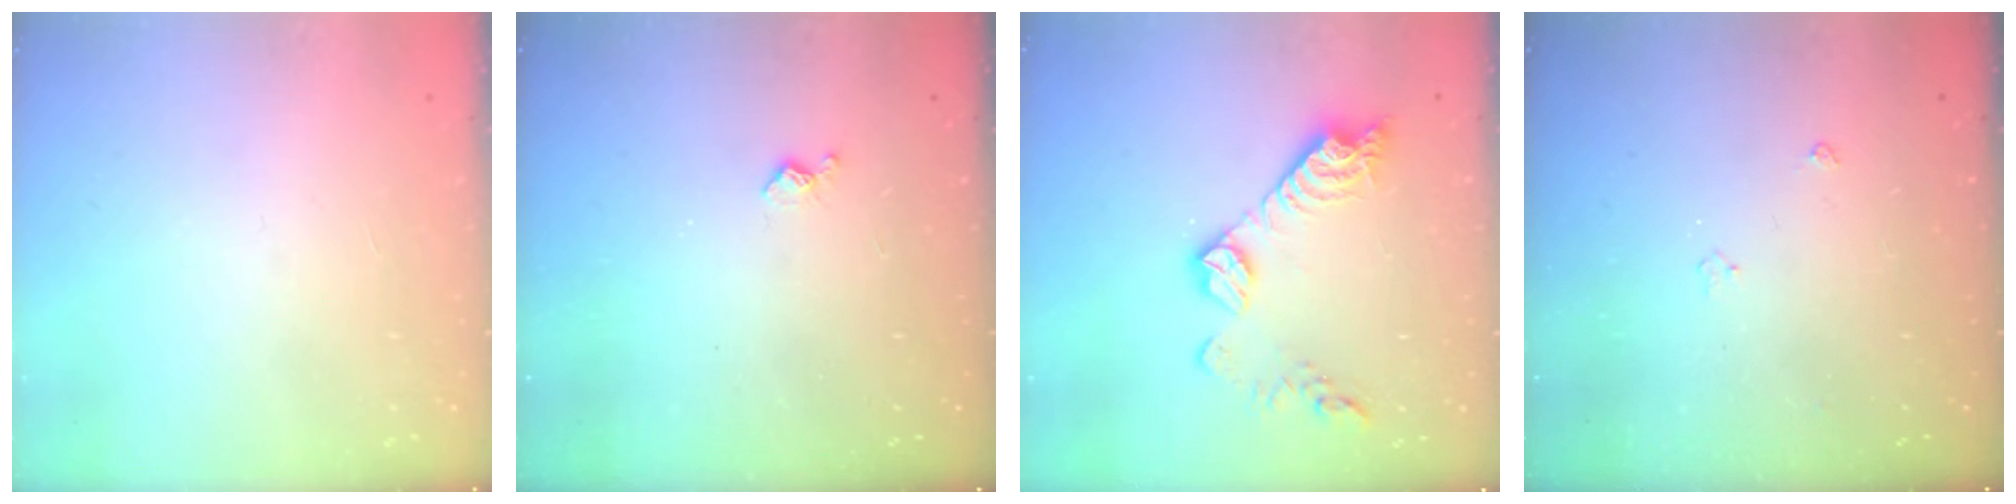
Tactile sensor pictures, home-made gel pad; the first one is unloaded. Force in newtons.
{"total": 4.2, "press": 4.2, "slide": 0.7}
{"total": 11.2, "press": 11.2, "slide": 0.4}
{"total": 3.1, "press": 3.0, "slide": 0.6}